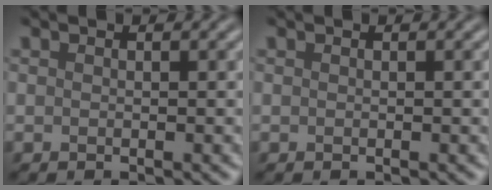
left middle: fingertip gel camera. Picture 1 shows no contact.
{"total": 0.0}